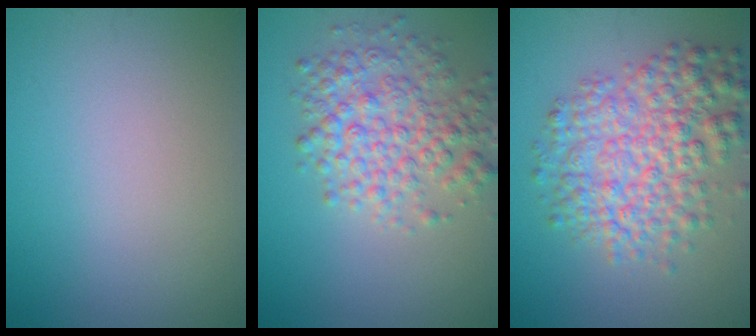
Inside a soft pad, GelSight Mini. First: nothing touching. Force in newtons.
{"total": 5.1, "press": 5.1, "slide": 0.1}
{"total": 7.1, "press": 7.1, "slide": 0.2}